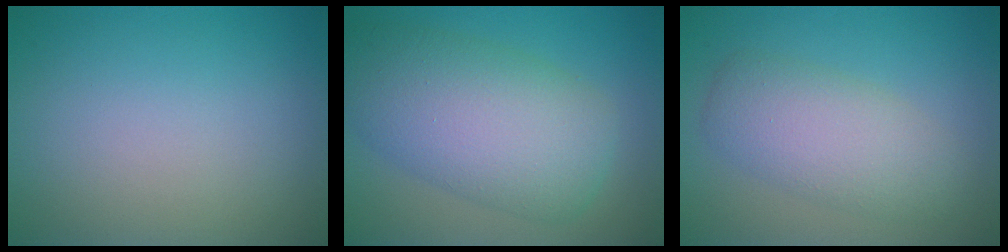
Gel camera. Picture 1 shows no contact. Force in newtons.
{"total": 8.8, "press": 8.7, "slide": 0.3}
{"total": 4.8, "press": 4.8, "slide": 0.1}